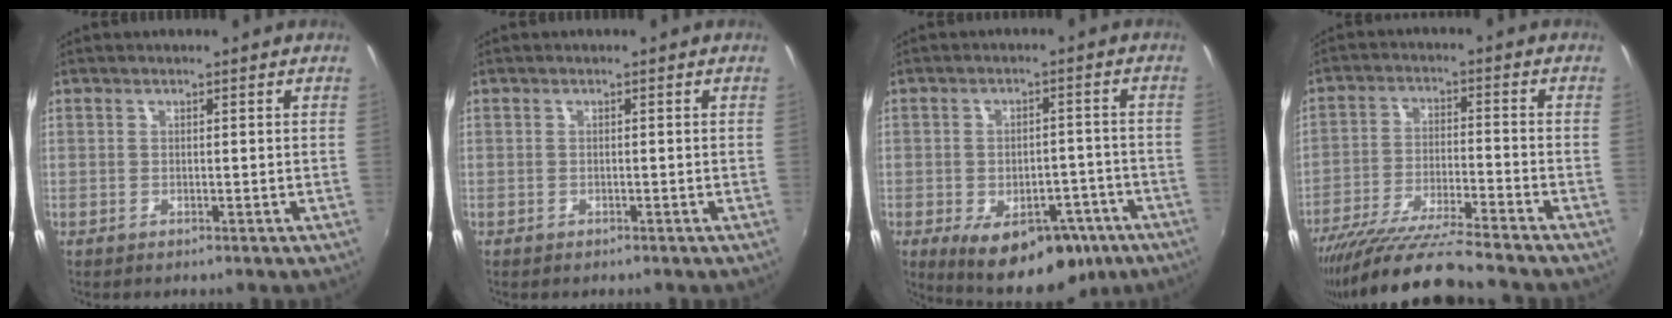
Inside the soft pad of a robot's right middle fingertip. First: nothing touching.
{"total": 0.6, "force": [-0.5, 0.3, 0.1], "torque": [-0.005, -0.002, -0.009]}
{"total": 15.4, "force": [-8.6, 8.5, 9.5], "torque": [-0.156, -0.008, -0.103]}
{"total": 13.4, "force": [-11.8, -0.5, 6.3], "torque": [-0.135, -0.025, -0.211]}